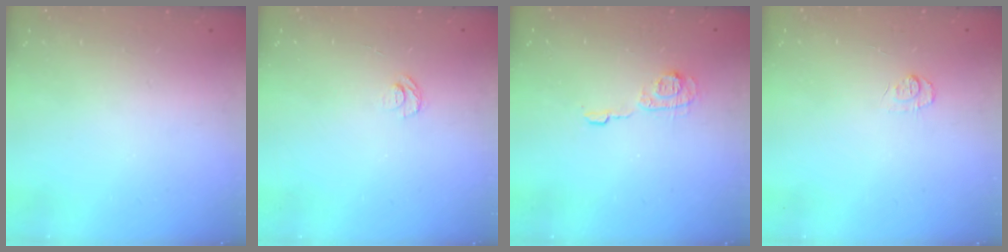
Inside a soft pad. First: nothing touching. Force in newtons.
{"total": 4.5, "press": 4.5, "slide": 0.3}
{"total": 6.7, "press": 6.7, "slide": 0.0}
{"total": 4.9, "press": 4.9, "slide": 0.6}